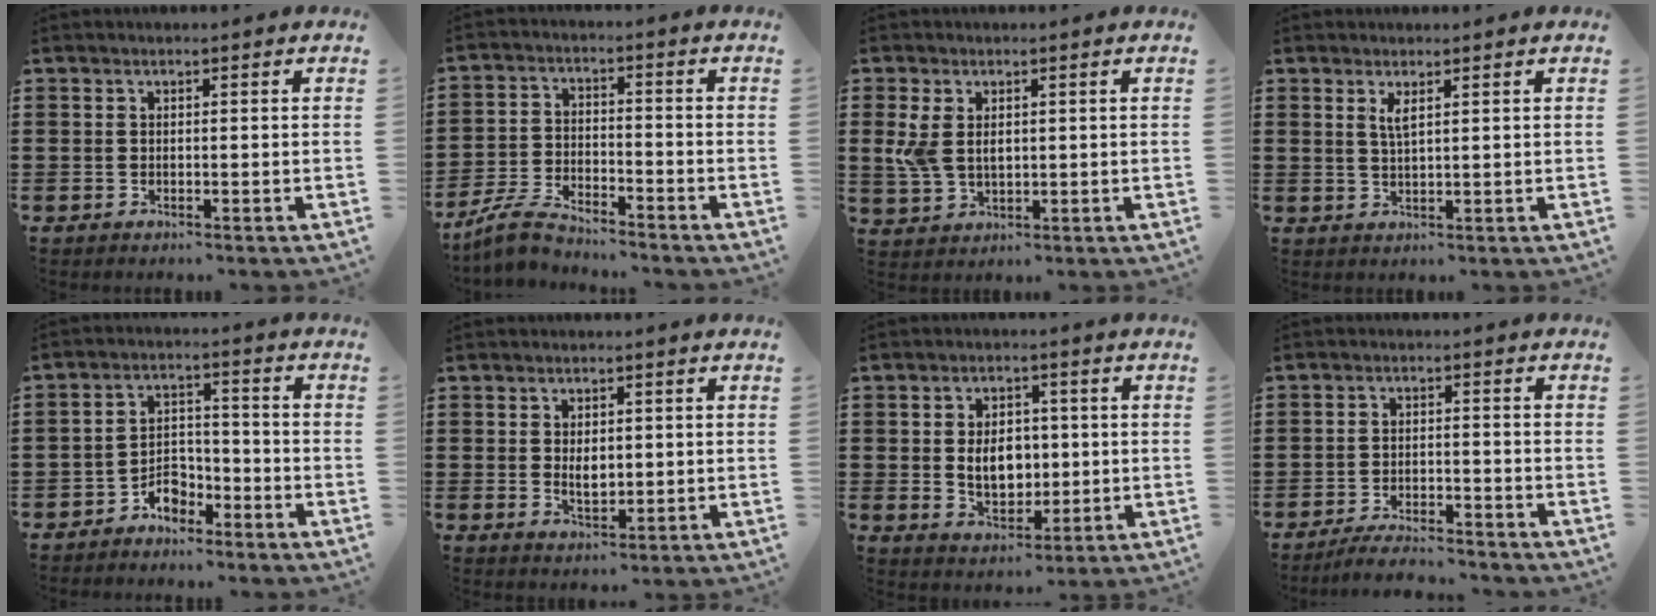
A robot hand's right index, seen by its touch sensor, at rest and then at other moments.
{"total": 5.5, "force": [-5.2, 0.9, 1.7], "torque": [-0.049, -0.001, -0.104]}
{"total": 4.2, "force": [0.8, 2.6, 3.2], "torque": [-0.091, 0.000, 0.006]}
{"total": 2.0, "force": [1.1, 0.4, 1.7], "torque": [-0.035, 0.003, 0.017]}
{"total": 4.5, "force": [-3.6, 2.2, 1.5], "torque": [-0.029, 0.012, -0.069]}
{"total": 3.3, "force": [0.2, 1.9, 2.7], "torque": [-0.047, 0.005, 0.002]}
{"total": 6.4, "force": [0.1, 4.5, 4.6], "torque": [-0.073, 0.002, -0.003]}
{"total": 3.9, "force": [-3.8, 0.2, 0.7], "torque": [-0.014, 0.005, -0.078]}